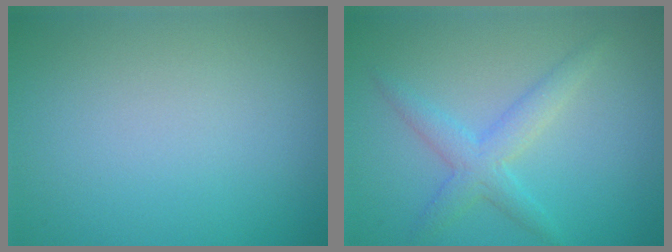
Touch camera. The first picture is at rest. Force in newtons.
{"total": 2.8, "press": 2.8, "slide": 0.1}